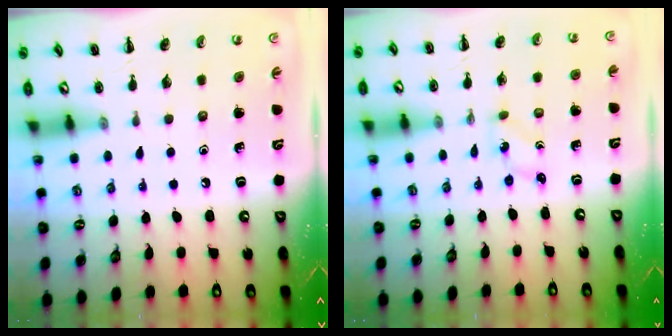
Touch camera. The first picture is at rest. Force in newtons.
{"total": 0.0}